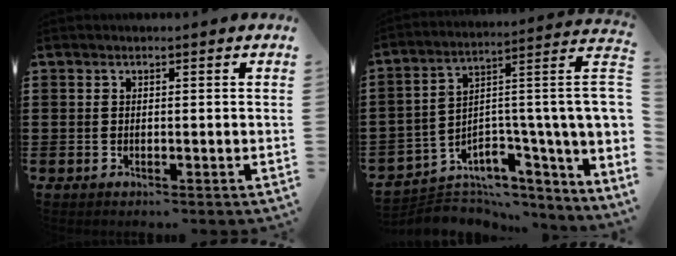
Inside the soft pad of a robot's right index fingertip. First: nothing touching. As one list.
[{"total": 6.5, "force": [-0.3, 2.9, 5.9], "torque": [-0.113, -0.023, -0.005]}]